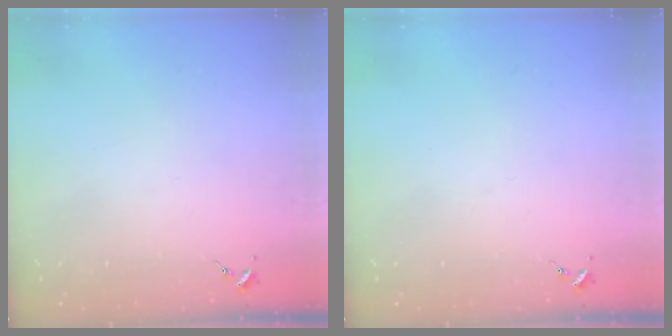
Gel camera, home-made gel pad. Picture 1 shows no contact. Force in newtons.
{"total": 0.0}